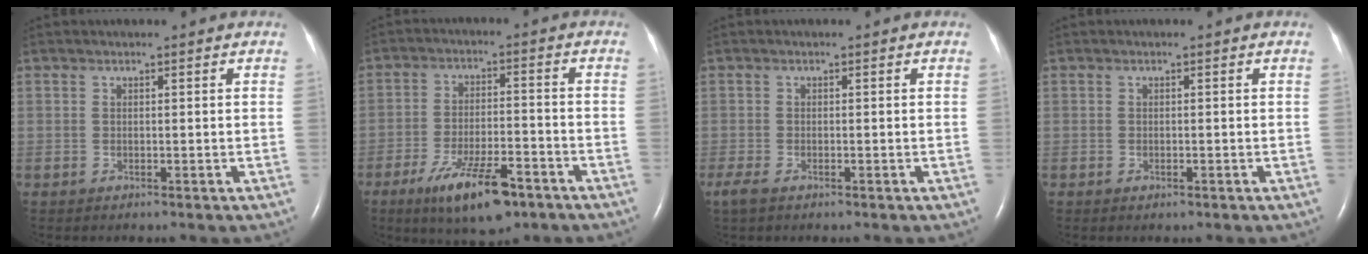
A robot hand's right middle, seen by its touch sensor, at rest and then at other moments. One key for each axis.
{"total": 11.1, "fx": -6.9, "fy": 3.0, "fz": 8.2, "tx": -0.148, "ty": -0.014, "tz": -0.111}
{"total": 2.8, "fx": -1.8, "fy": 1.1, "fz": 1.8, "tx": -0.045, "ty": -0.009, "tz": -0.031}
{"total": 0.6, "fx": -0.4, "fy": 0.3, "fz": 0.4, "tx": -0.009, "ty": -0.001, "tz": -0.003}